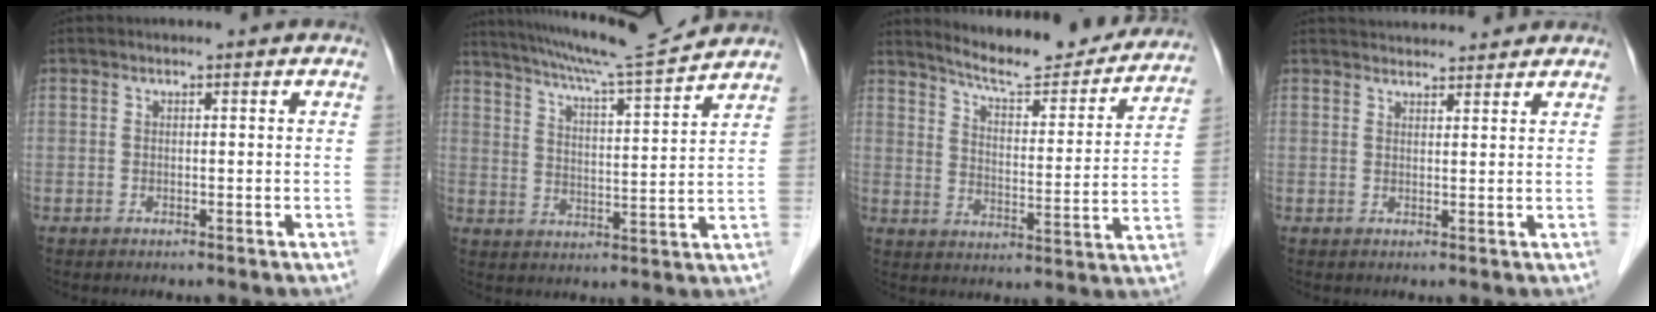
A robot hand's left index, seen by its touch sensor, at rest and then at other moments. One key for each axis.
{"total": 14.0, "fx": 13.0, "fy": -1.4, "fz": 5.1, "tx": -0.096, "ty": -0.008, "tz": 0.197}
{"total": 17.6, "fx": 16.5, "fy": 2.4, "fz": 5.5, "tx": -0.077, "ty": -0.033, "tz": 0.219}
{"total": 6.5, "fx": 6.3, "fy": 1.1, "fz": 1.1, "tx": -0.012, "ty": 0.027, "tz": 0.081}